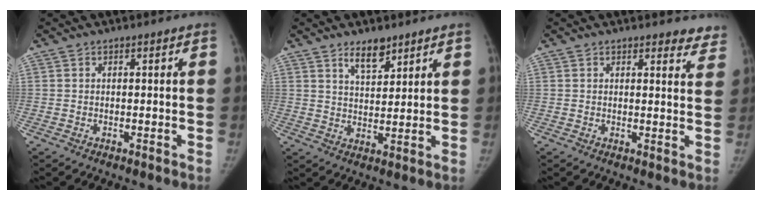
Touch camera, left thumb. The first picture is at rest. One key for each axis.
{"total": 5.4, "fx": 3.9, "fy": 2.3, "fz": 2.8, "tx": -0.028, "ty": -0.032, "tz": 0.069}
{"total": 5.1, "fx": 4.7, "fy": 1.9, "fz": 0.8, "tx": 0.027, "ty": -0.027, "tz": 0.034}